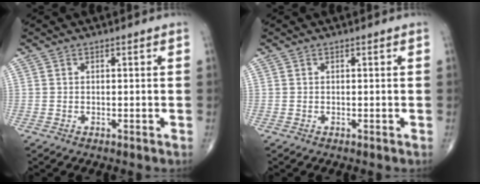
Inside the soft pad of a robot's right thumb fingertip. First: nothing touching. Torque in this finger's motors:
{"motor_torque": [0.02, 0.02, -0.01, 0.01, 0.00]}